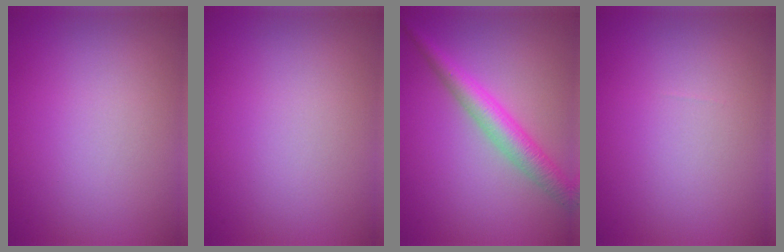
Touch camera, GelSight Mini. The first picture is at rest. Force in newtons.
{"total": 0.0}
{"total": 3.9, "press": 3.9, "slide": 0.1}
{"total": 0.0}